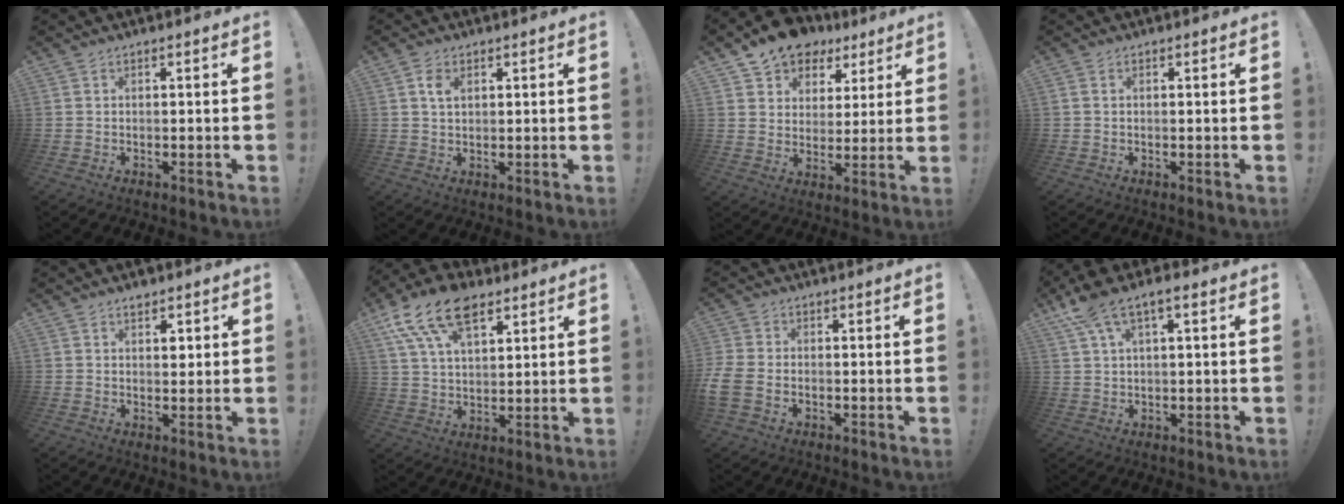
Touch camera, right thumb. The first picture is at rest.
{"total": 3.7, "force": [1.4, 2.2, 2.6], "torque": [-0.039, -0.001, 0.023]}
{"total": 11.6, "force": [8.6, 7.1, 3.2], "torque": [-0.051, -0.067, 0.160]}
{"total": 0.6, "force": [0.2, 0.3, 0.5], "torque": [-0.010, 0.002, 0.004]}
{"total": 3.3, "force": [1.5, 2.6, 1.3], "torque": [0.007, -0.011, 0.020]}
{"total": 16.6, "force": [9.4, 9.2, 10.1], "torque": [-0.179, -0.044, 0.170]}
{"total": 5.2, "force": [-1.4, 3.8, 3.3], "torque": [-0.078, 0.002, -0.022]}
{"total": 7.0, "force": [3.6, 2.8, 5.3], "torque": [-0.098, -0.004, 0.069]}